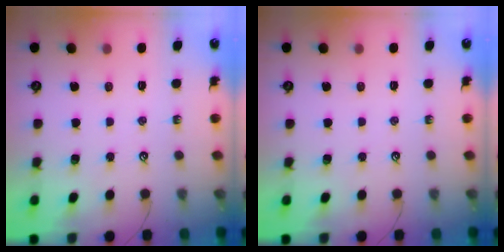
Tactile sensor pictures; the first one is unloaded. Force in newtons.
{"total": 0.0}